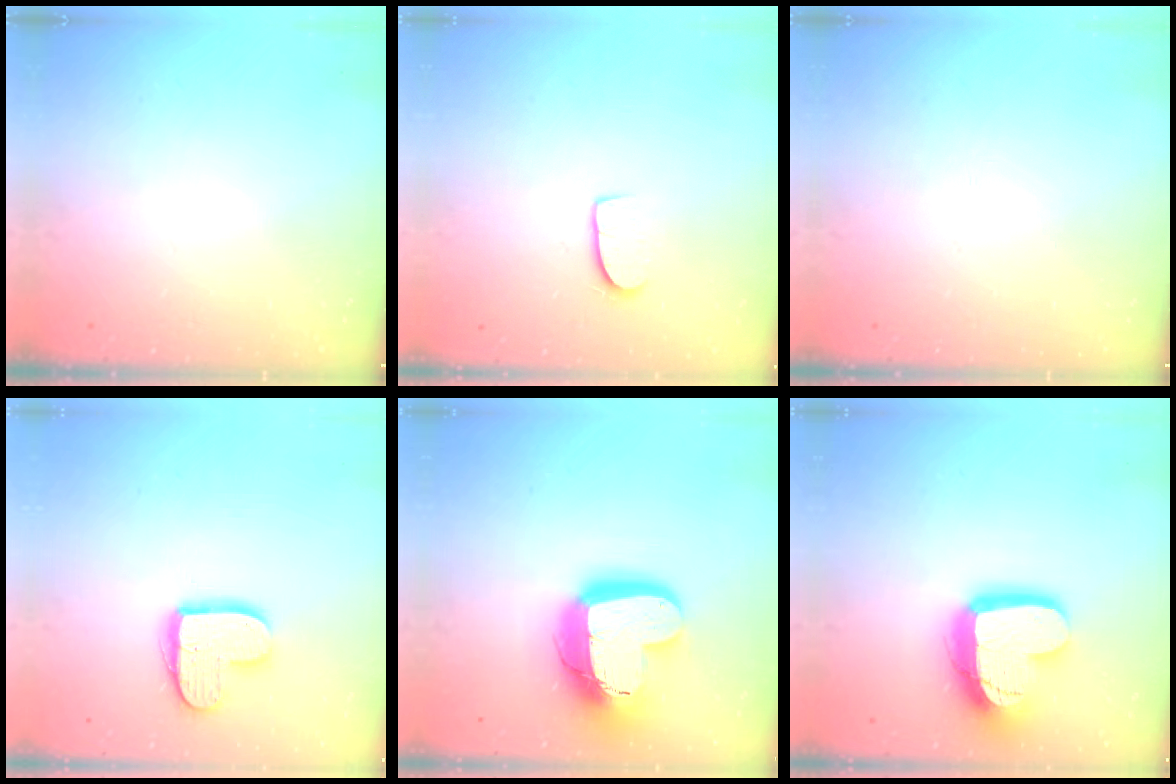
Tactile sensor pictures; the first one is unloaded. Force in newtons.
{"total": 6.8, "press": 6.8, "slide": 0.4}
{"total": 0.0}
{"total": 12.9, "press": 12.9, "slide": 0.9}
{"total": 19.5, "press": 19.5, "slide": 1.6}
{"total": 17.1, "press": 17.0, "slide": 1.5}